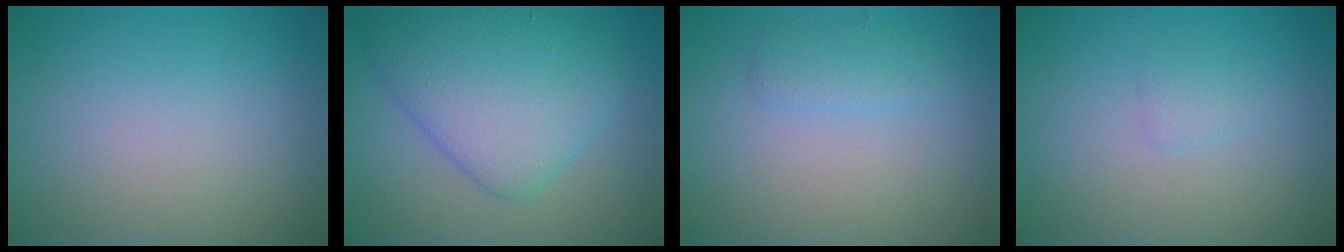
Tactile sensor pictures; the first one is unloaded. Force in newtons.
{"total": 6.5, "press": 6.5, "slide": 0.3}
{"total": 1.4, "press": 1.4, "slide": 0.1}
{"total": 0.8, "press": 0.8, "slide": 0.0}